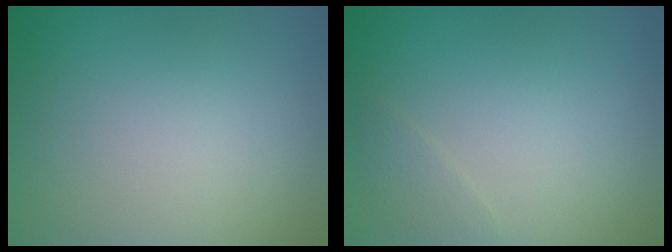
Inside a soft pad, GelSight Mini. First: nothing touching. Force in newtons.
{"total": 0.9, "press": 0.9, "slide": 0.0}